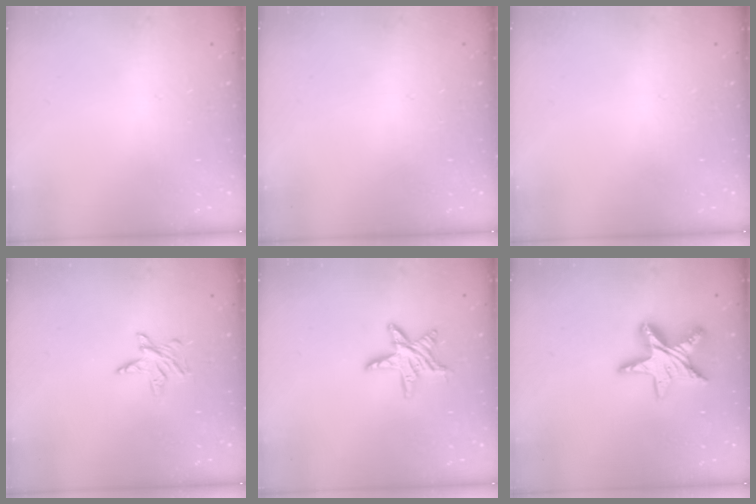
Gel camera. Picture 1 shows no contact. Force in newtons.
{"total": 0.0}
{"total": 0.0}
{"total": 4.3, "press": 4.3, "slide": 0.4}
{"total": 9.8, "press": 9.8, "slide": 0.6}
{"total": 13.6, "press": 13.6, "slide": 0.8}